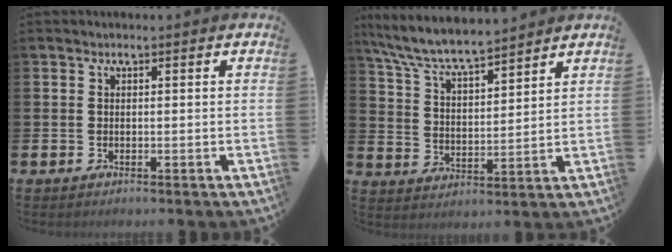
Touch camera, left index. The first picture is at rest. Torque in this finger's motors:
{"motor_torque": [0.24, -0.54, 0.94, 0.21]}